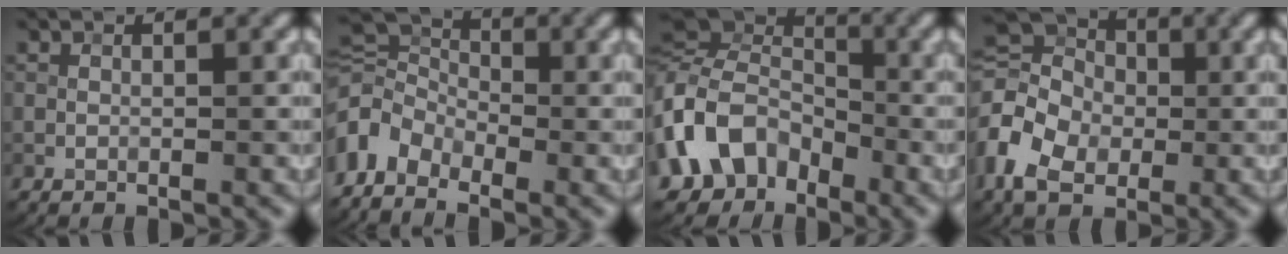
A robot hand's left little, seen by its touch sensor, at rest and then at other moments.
{"total": 5.0, "force": [-2.1, 3.5, 2.9], "torque": [-0.055, 0.008, -0.062]}
{"total": 9.1, "force": [-2.9, 7.0, 5.0], "torque": [-0.117, 0.003, -0.069]}
{"total": 8.5, "force": [-1.3, 6.6, 5.3], "torque": [-0.132, 0.007, -0.030]}